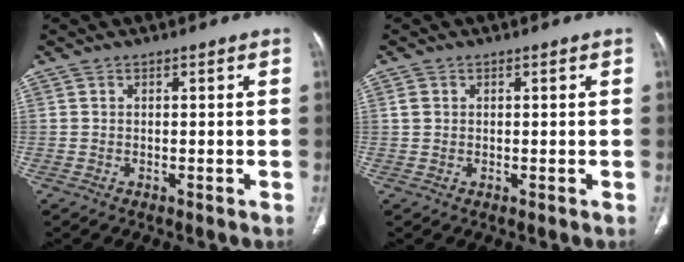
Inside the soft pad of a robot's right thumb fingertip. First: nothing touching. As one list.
[{"total": 1.2, "force": [0.3, 1.0, 0.6], "torque": [-0.010, 0.004, 0.007]}]